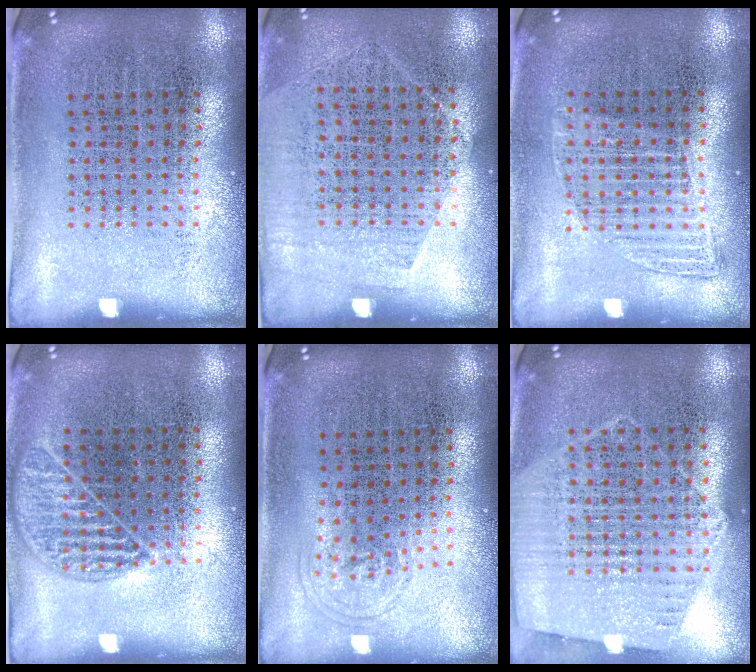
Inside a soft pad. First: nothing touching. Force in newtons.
{"total": 1.3, "press": 1.0, "slide": 0.7}
{"total": 1.1, "press": 1.0, "slide": 0.5}
{"total": 1.1, "press": 1.0, "slide": 0.4}
{"total": 0.8, "press": 0.6, "slide": 0.5}
{"total": 1.2, "press": 1.1, "slide": 0.3}